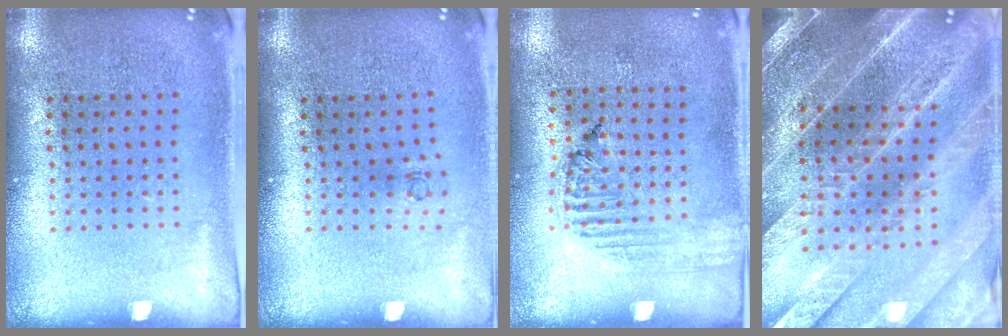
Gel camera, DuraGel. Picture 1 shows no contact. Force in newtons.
{"total": 0.7, "press": 0.3, "slide": 0.6}
{"total": 1.3, "press": 1.3, "slide": 0.2}
{"total": 3.9, "press": 3.6, "slide": 1.5}